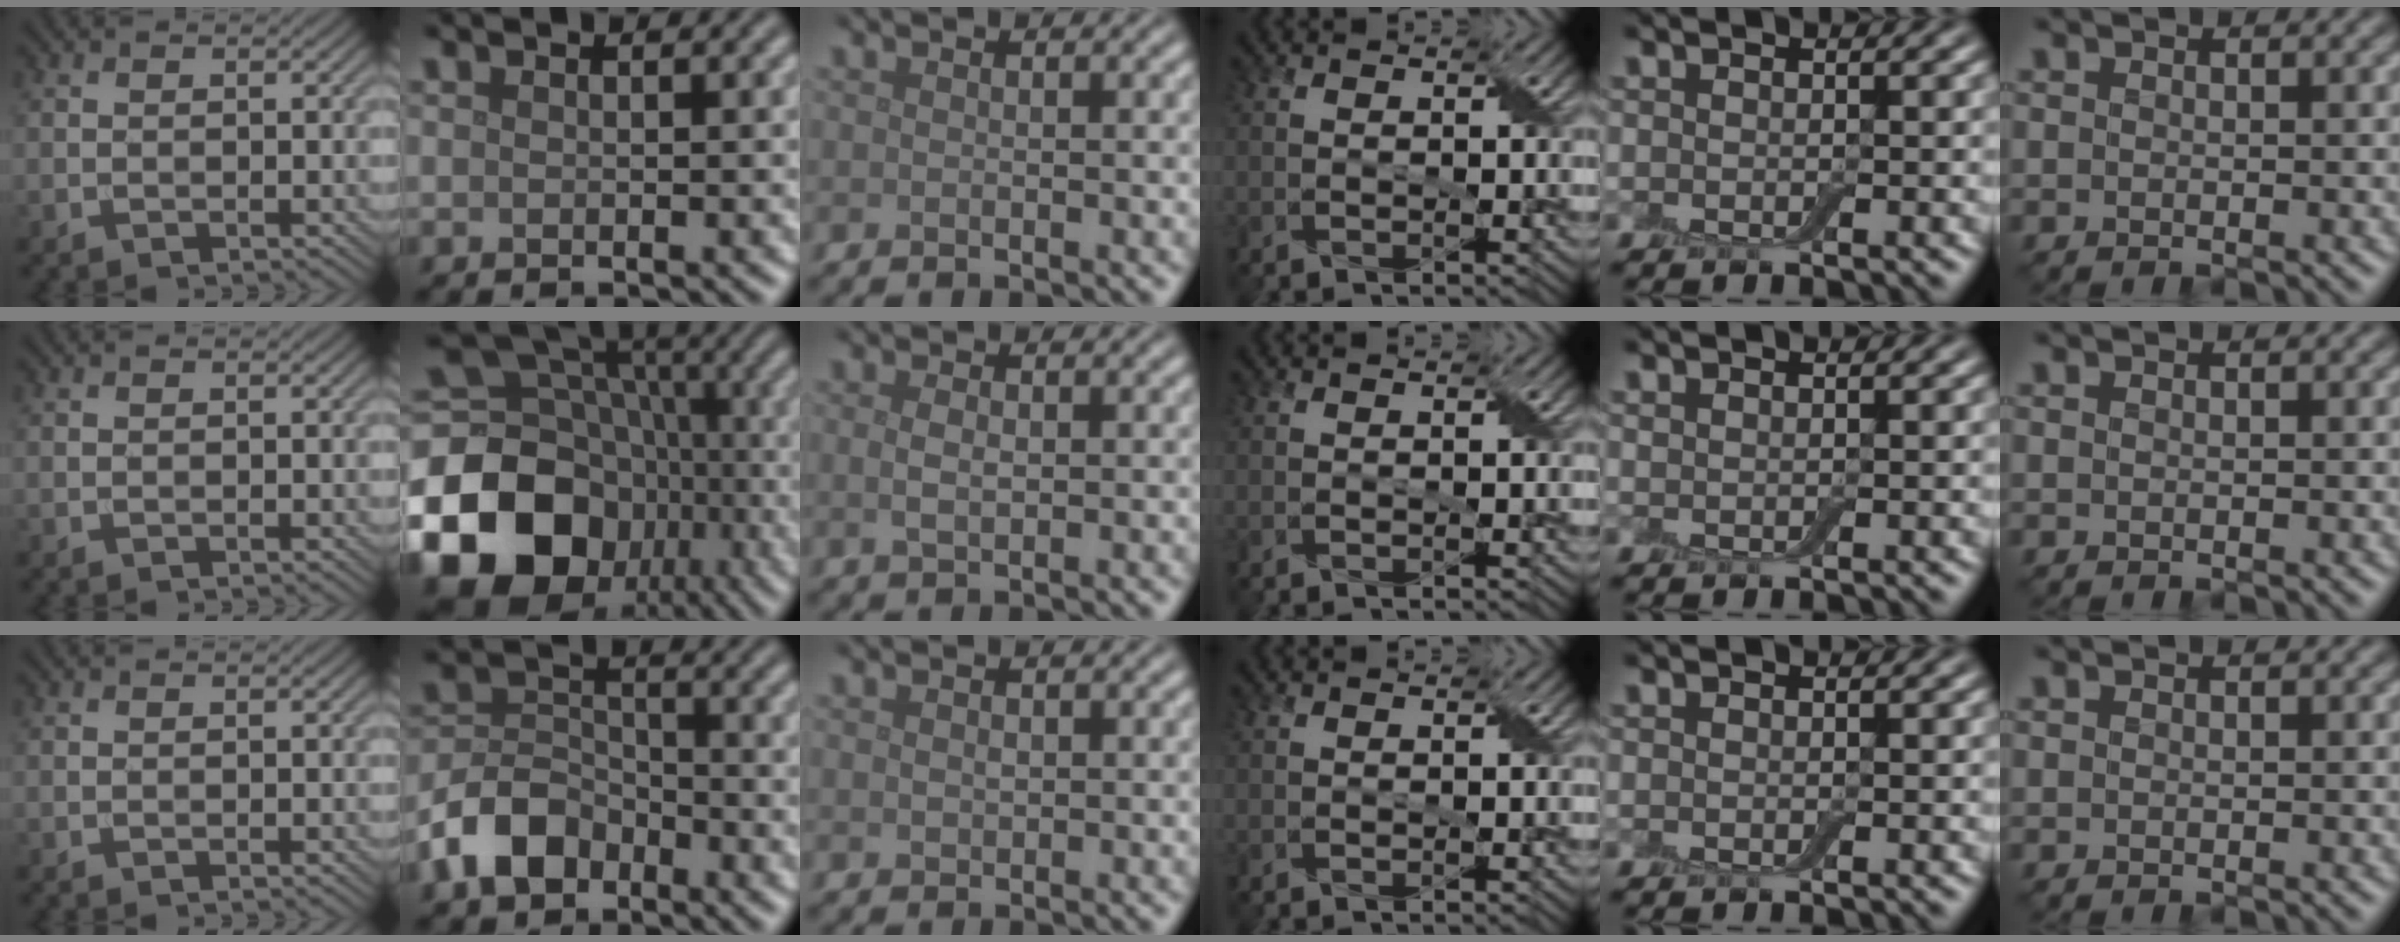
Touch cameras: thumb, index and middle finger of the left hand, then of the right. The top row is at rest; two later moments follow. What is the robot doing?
{"motion": "fold", "object": "aluminum foil"}